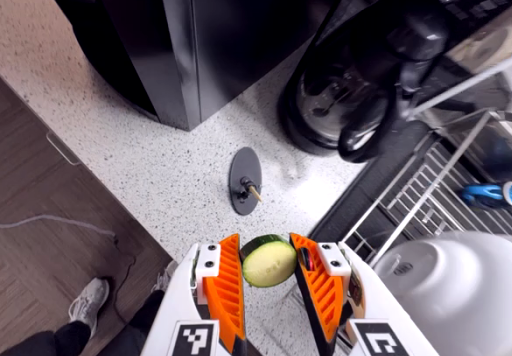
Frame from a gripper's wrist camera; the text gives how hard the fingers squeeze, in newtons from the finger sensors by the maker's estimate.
{"total": 9.3, "left": 9.8, "right": 8.7}